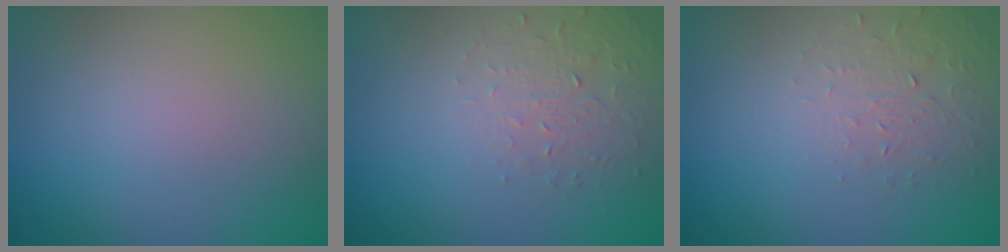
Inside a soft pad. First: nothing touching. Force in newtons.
{"total": 1.6, "press": 0.9, "slide": 1.3}
{"total": 1.4, "press": 0.7, "slide": 1.2}